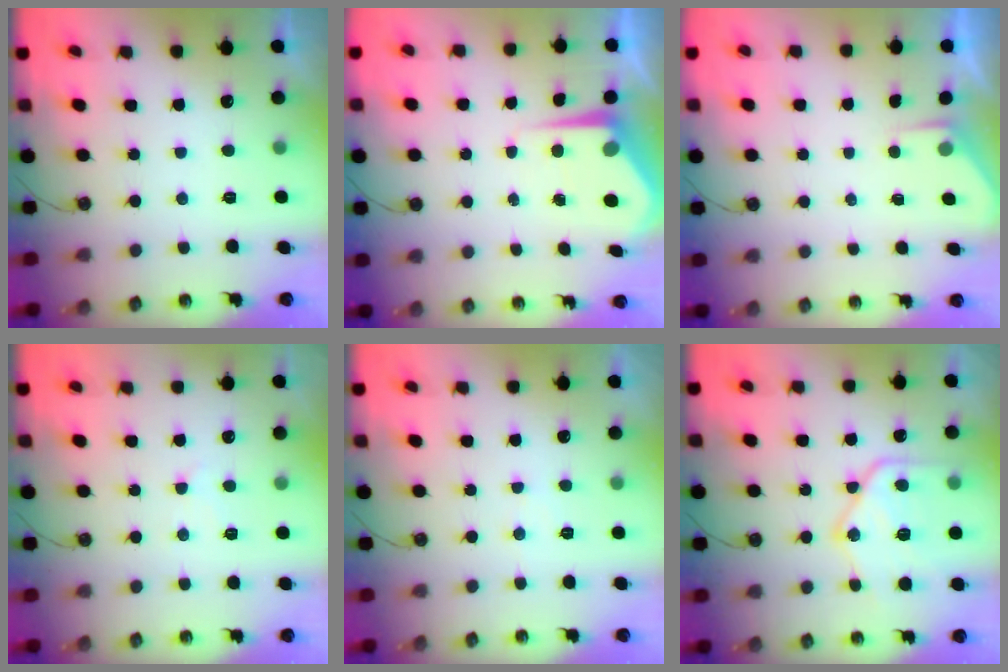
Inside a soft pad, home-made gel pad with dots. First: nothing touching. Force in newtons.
{"total": 5.6, "press": 5.6, "slide": 0.2}
{"total": 1.6, "press": 1.6, "slide": 0.3}
{"total": 7.4, "press": 7.3, "slide": 0.8}
{"total": 4.2, "press": 4.1, "slide": 0.6}
{"total": 18.6, "press": 18.6, "slide": 1.8}